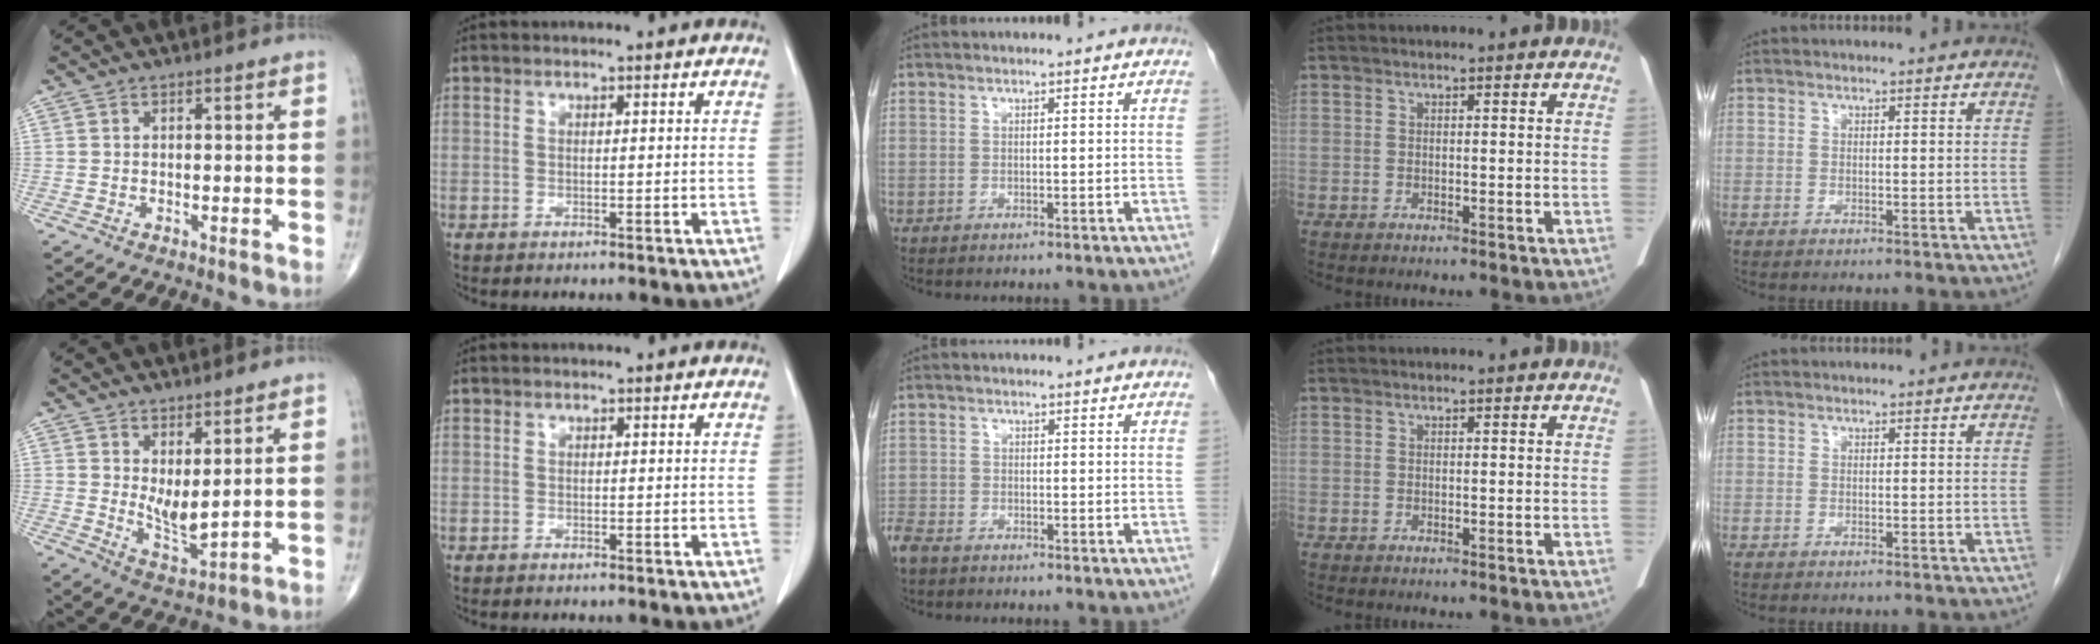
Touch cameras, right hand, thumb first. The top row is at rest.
{"thumb": {"total": 6.2, "force": [2.0, 2.2, 5.4], "torque": [-0.090, -0.033, 0.049]}, "middle": {"total": 3.7, "force": [-3.2, 1.5, 1.3], "torque": [-0.030, -0.005, -0.060]}}